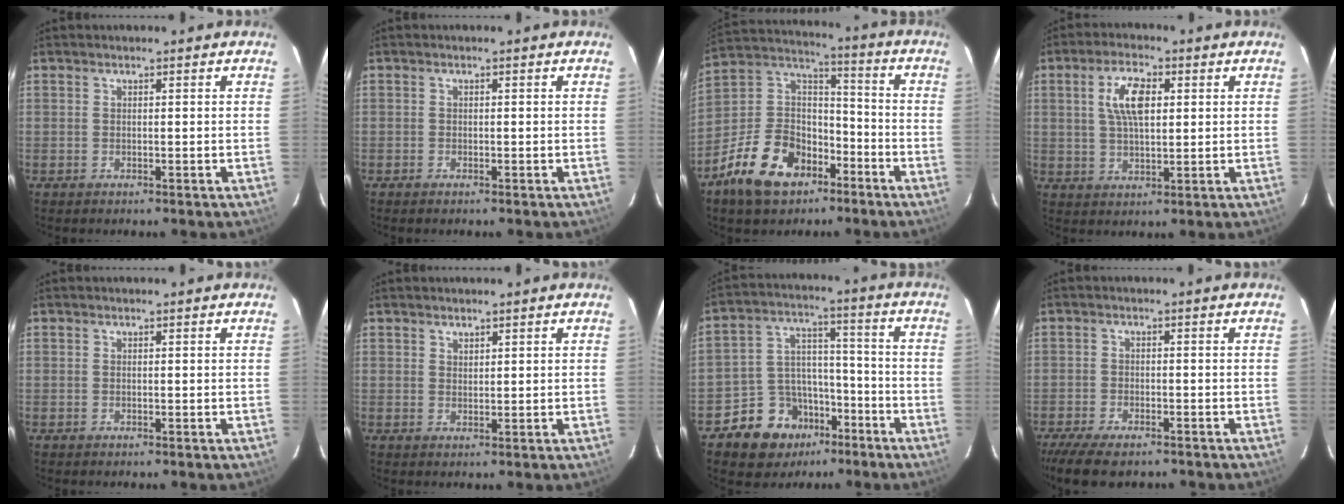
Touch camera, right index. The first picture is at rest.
{"total": 0.6, "force": [-0.5, 0.3, 0.1], "torque": [-0.005, -0.002, -0.011]}
{"total": 17.9, "force": [-10.5, 10.9, 9.5], "torque": [-0.215, 0.031, -0.171]}
{"total": 7.6, "force": [2.0, 3.3, 6.5], "torque": [-0.123, 0.011, 0.039]}
{"total": 0.0}
{"total": 1.3, "force": [1.1, 0.7, 0.2], "torque": [-0.001, 0.001, 0.019]}
{"total": 11.9, "force": [-7.6, 8.6, 3.1], "torque": [-0.075, 0.048, -0.112]}
{"total": 9.6, "force": [-7.7, 3.2, 4.7], "torque": [-0.116, -0.026, -0.132]}